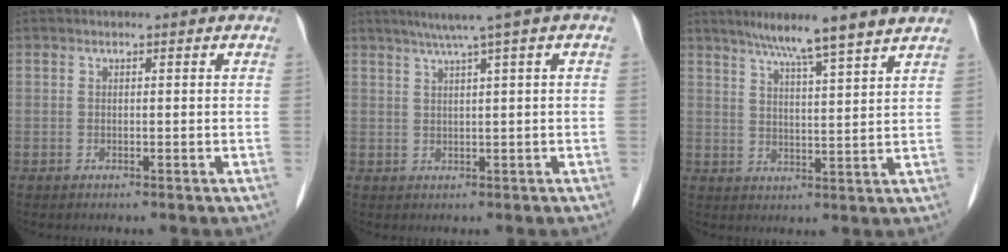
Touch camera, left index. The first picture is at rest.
{"total": 4.5, "force": [2.5, -0.8, 3.7], "torque": [-0.068, 0.013, 0.046]}
{"total": 9.4, "force": [7.7, -0.8, 5.4], "torque": [-0.090, 0.007, 0.116]}